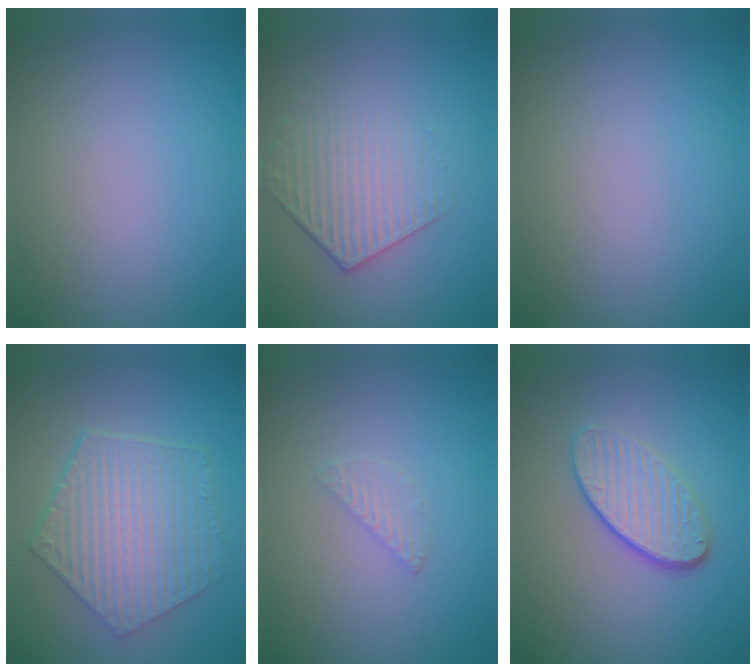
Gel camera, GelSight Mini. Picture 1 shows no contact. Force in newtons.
{"total": 3.1, "press": 3.0, "slide": 1.0}
{"total": 0.0}
{"total": 6.6, "press": 5.1, "slide": 4.2}
{"total": 1.1, "press": 1.1, "slide": 0.1}
{"total": 4.1, "press": 3.0, "slide": 2.8}